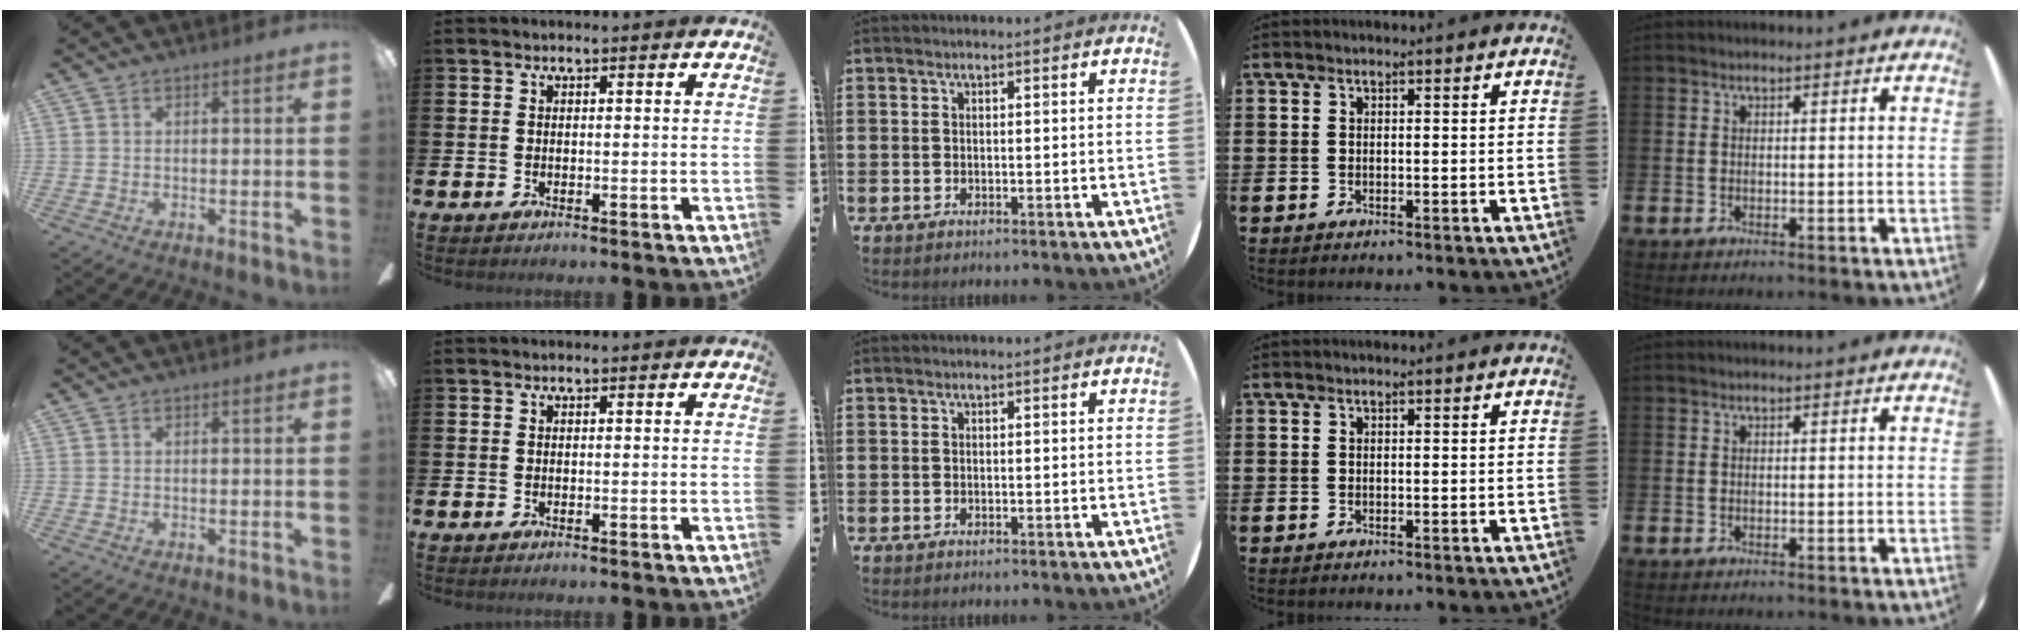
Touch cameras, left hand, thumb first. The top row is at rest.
{}